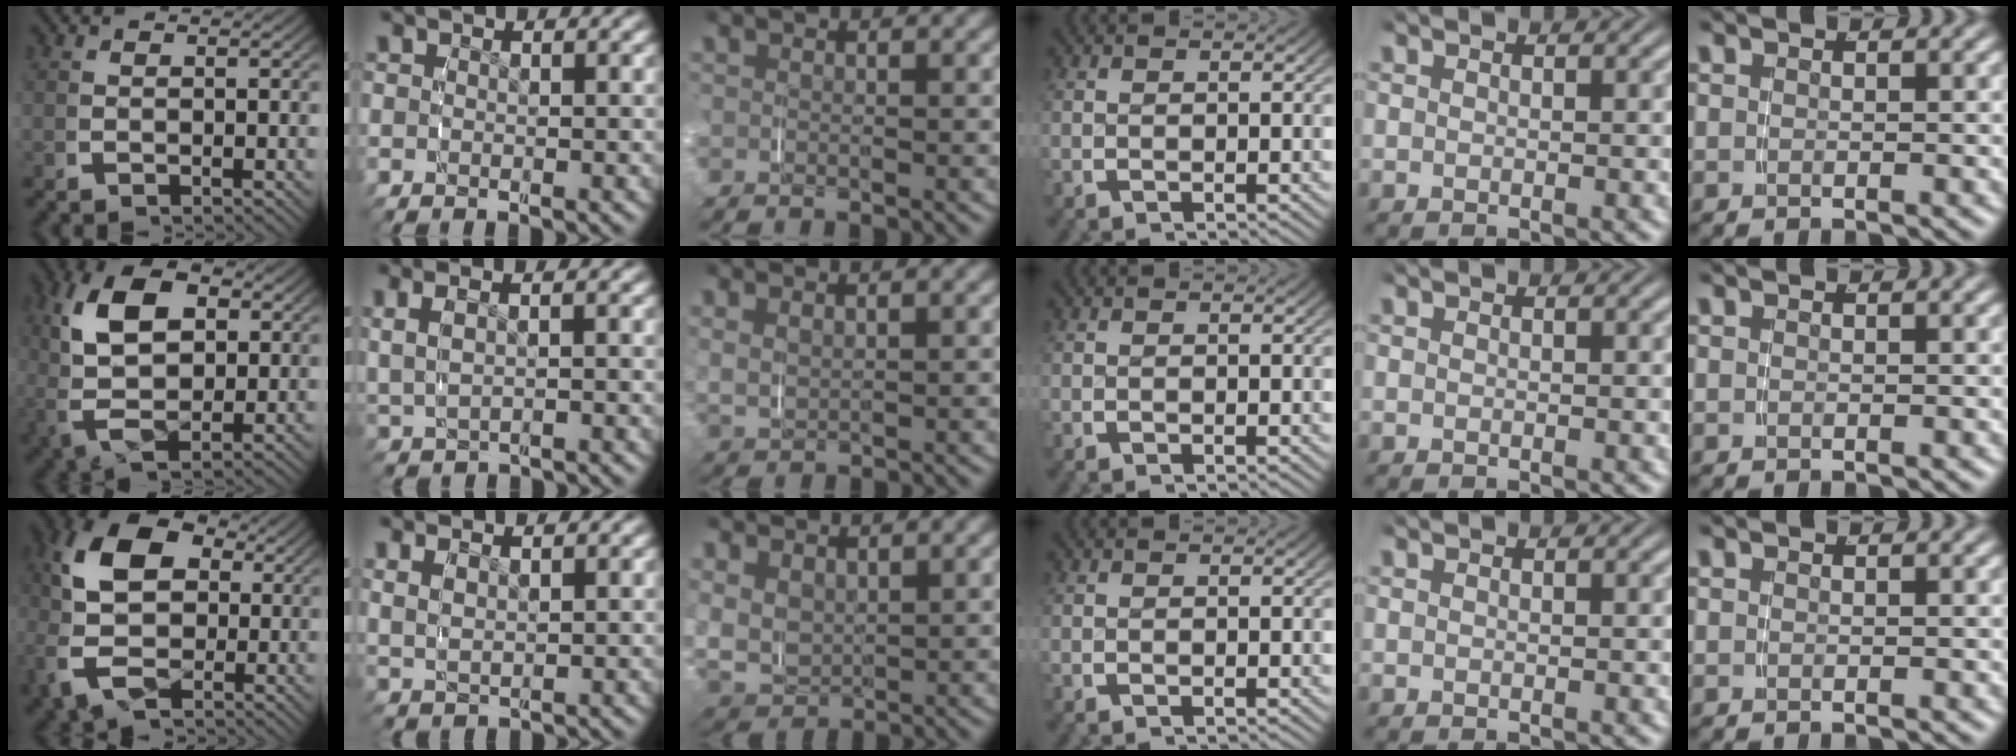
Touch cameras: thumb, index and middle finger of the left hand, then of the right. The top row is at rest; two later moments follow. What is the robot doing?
{"motion": "grasp_and_lifting", "object": "jacket"}